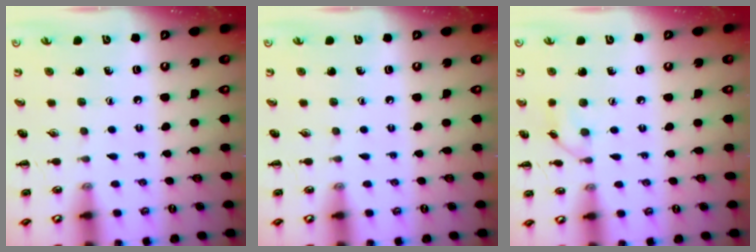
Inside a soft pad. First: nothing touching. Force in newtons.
{"total": 0.0}
{"total": 5.5, "press": 5.2, "slide": 1.7}